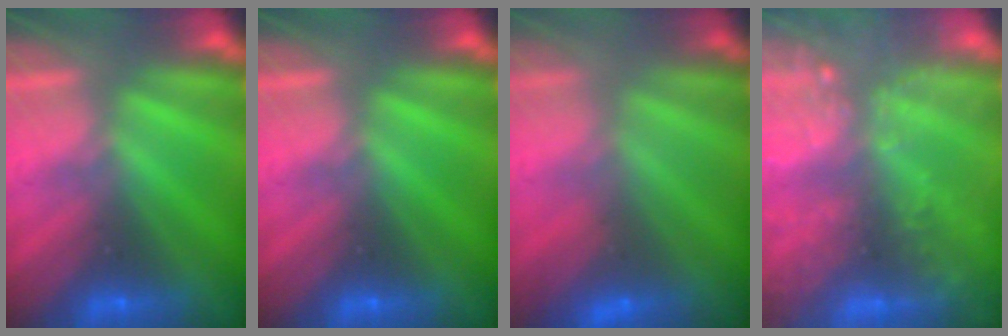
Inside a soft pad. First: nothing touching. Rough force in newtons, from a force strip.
{"total": 0.0}
{"total": 2.5}
{"total": 7.1}